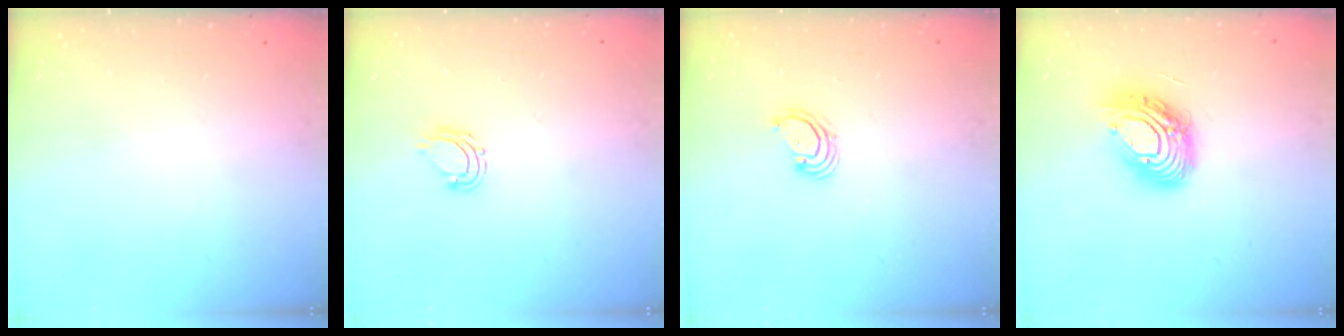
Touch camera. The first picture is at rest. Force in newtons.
{"total": 5.2, "press": 5.1, "slide": 0.7}
{"total": 2.8, "press": 2.8, "slide": 0.3}
{"total": 14.4, "press": 14.3, "slide": 1.3}